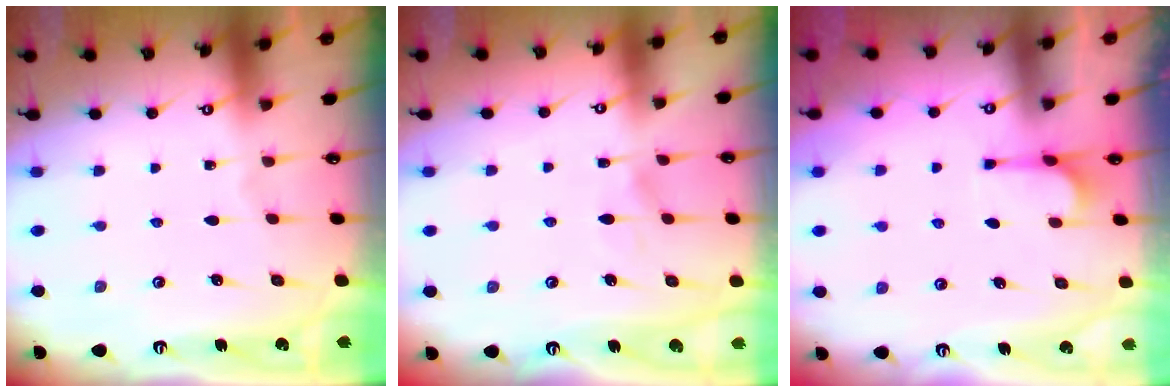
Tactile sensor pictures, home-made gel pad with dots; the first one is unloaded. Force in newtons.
{"total": 4.4, "press": 4.4, "slide": 0.4}
{"total": 1.0, "press": 0.3, "slide": 1.0}